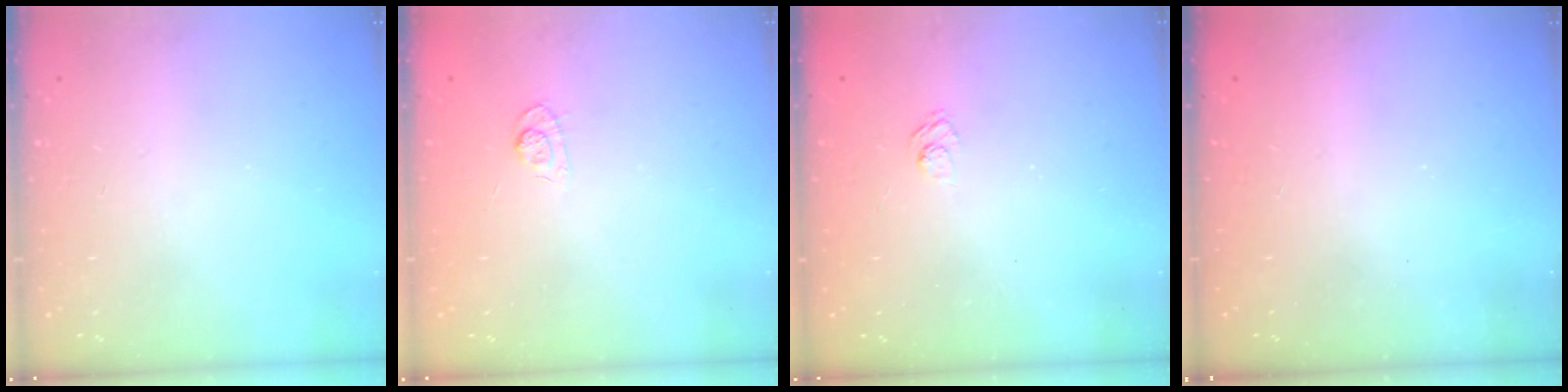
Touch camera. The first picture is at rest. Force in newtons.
{"total": 3.5, "press": 3.1, "slide": 1.6}
{"total": 2.4, "press": 2.0, "slide": 1.3}
{"total": 2.6, "press": 2.4, "slide": 0.8}